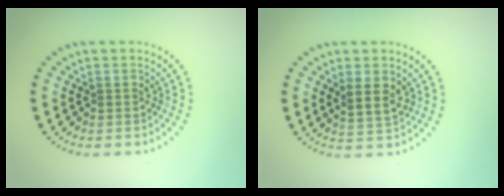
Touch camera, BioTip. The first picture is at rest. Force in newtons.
{"total": 2.4, "press": 2.2, "slide": 1.0}